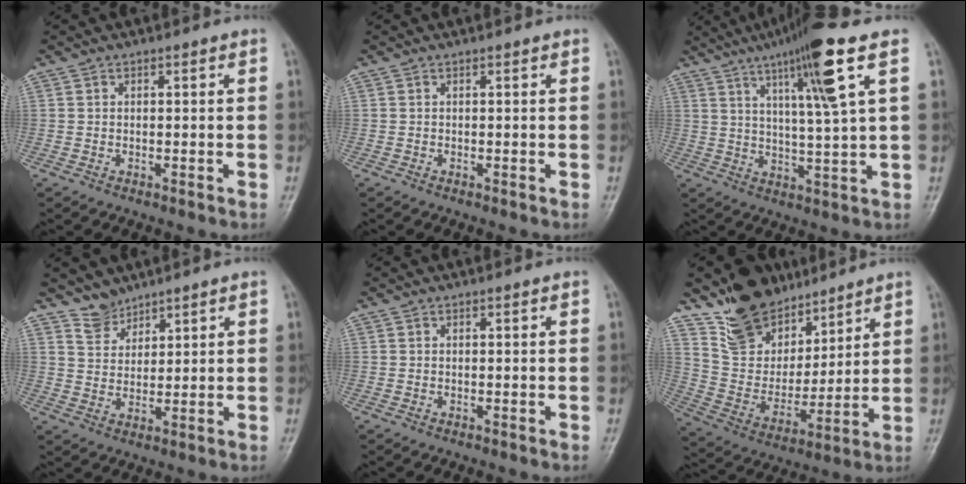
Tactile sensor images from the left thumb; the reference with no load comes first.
{"total": 0.0}
{"total": 13.9, "force": [6.5, 0.3, 12.3], "torque": [-0.210, -0.018, 0.107]}
{"total": 3.9, "force": [3.4, 1.8, 0.1], "torque": [0.020, -0.030, 0.068]}
{"total": 0.0}
{"total": 16.6, "force": [12.1, 9.8, 5.8], "torque": [-0.052, -0.069, 0.232]}